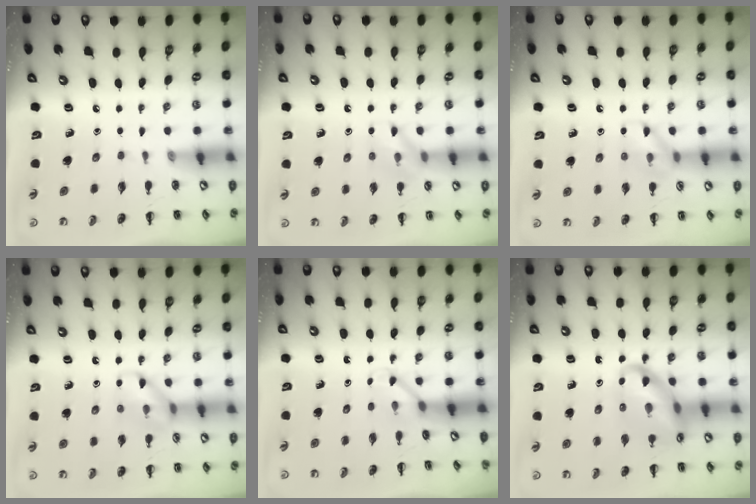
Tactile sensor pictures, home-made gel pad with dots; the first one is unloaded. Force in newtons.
{"total": 8.8, "press": 8.8, "slide": 0.7}
{"total": 8.8, "press": 8.7, "slide": 1.0}
{"total": 9.5, "press": 9.5, "slide": 0.2}
{"total": 2.8, "press": 2.7, "slide": 0.9}
{"total": 16.7, "press": 16.3, "slide": 3.4}